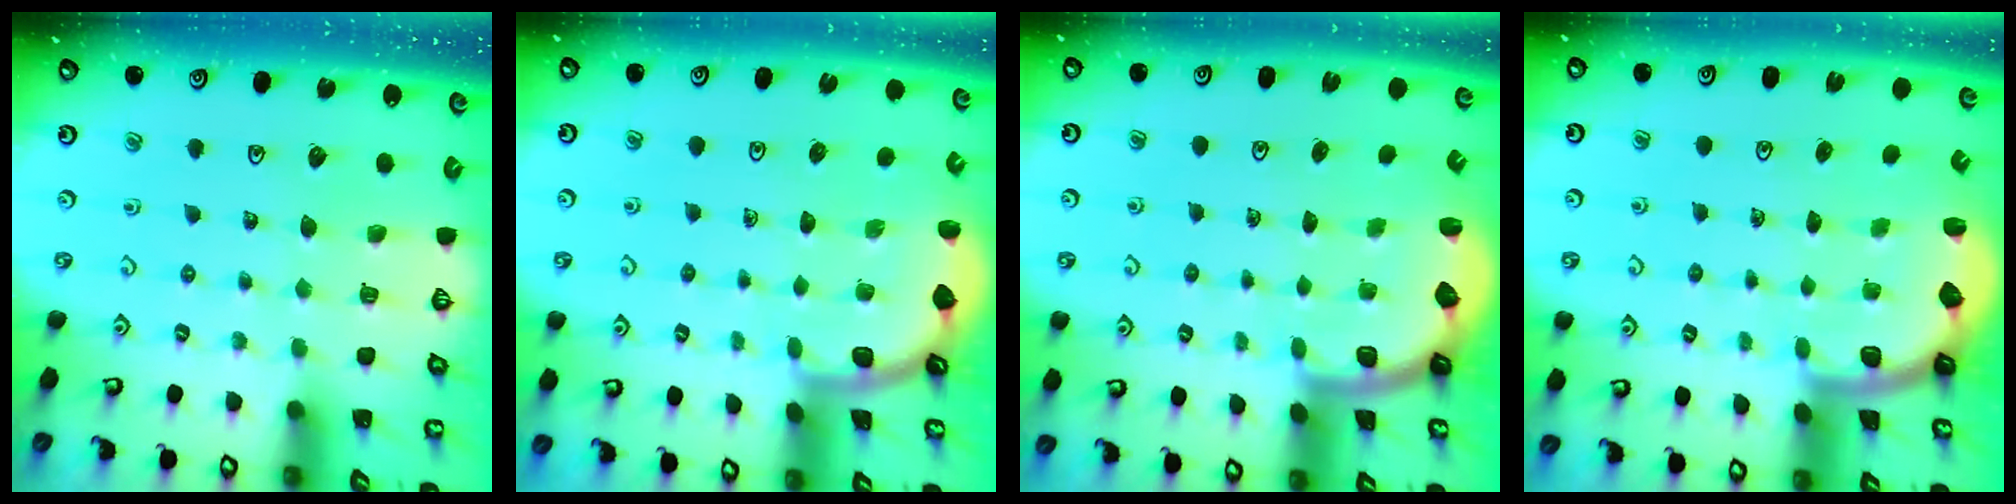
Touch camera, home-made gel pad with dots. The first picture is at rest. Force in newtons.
{"total": 1.9, "press": 1.9, "slide": 0.0}
{"total": 1.9, "press": 1.8, "slide": 0.5}
{"total": 1.9, "press": 1.8, "slide": 0.5}